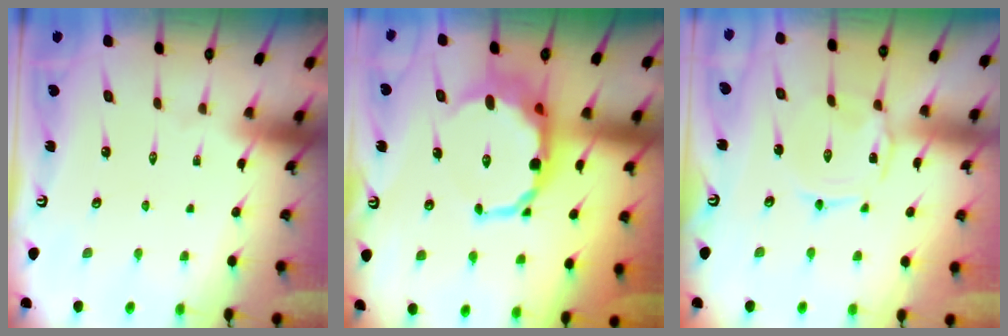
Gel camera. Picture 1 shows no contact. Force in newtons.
{"total": 12.2, "press": 11.8, "slide": 3.1}
{"total": 1.7, "press": 1.7, "slide": 0.4}